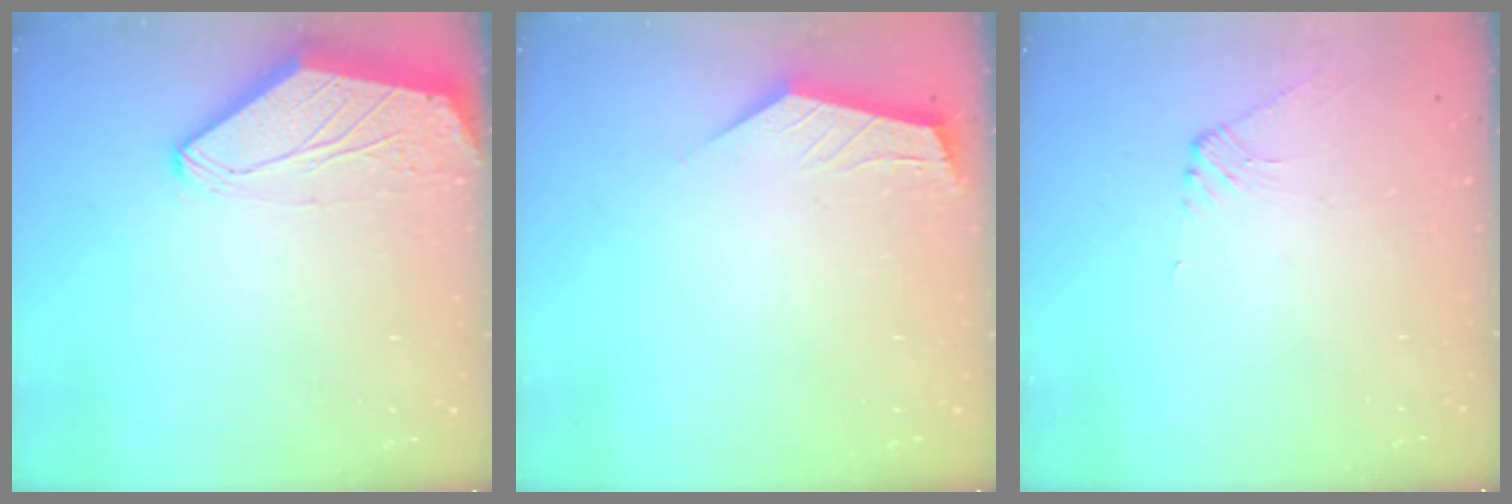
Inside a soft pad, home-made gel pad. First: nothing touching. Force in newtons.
{"total": 2.3, "press": 2.3, "slide": 0.3}
{"total": 2.1, "press": 2.1, "slide": 0.5}